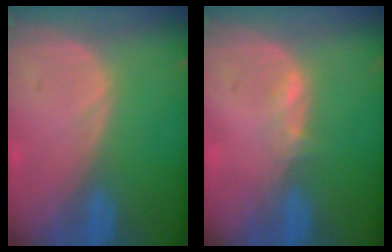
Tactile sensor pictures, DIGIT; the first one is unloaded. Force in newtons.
{"total": 1.6, "press": 1.5, "slide": 0.6}